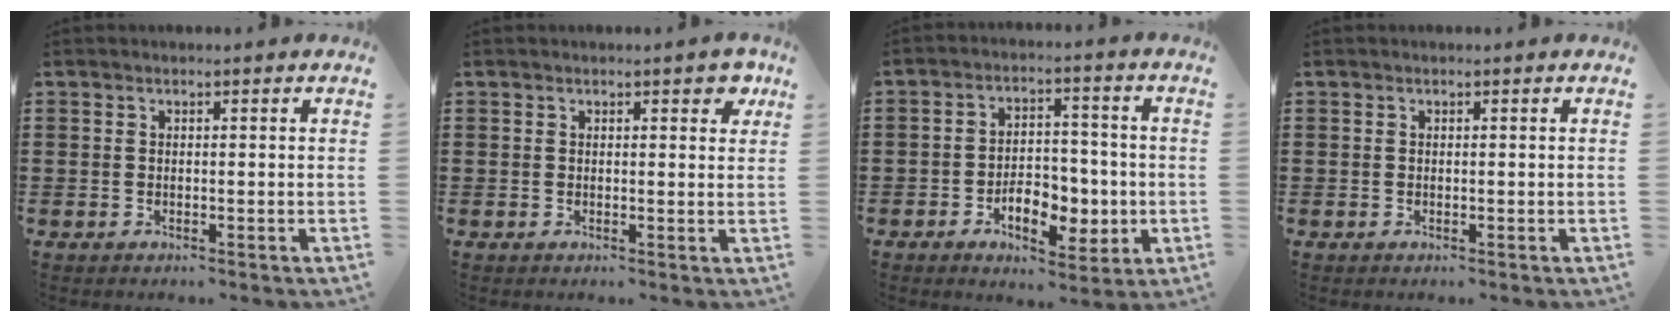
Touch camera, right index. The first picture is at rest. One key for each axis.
{"total": 2.3, "fx": 1.4, "fy": 1.1, "fz": 1.5, "tx": -0.010, "ty": 0.000, "tz": 0.018}
{"total": 7.4, "fx": -2.4, "fy": 4.6, "fz": 5.3, "tx": -0.075, "ty": 0.010, "tz": -0.043}
{"total": 0.0}